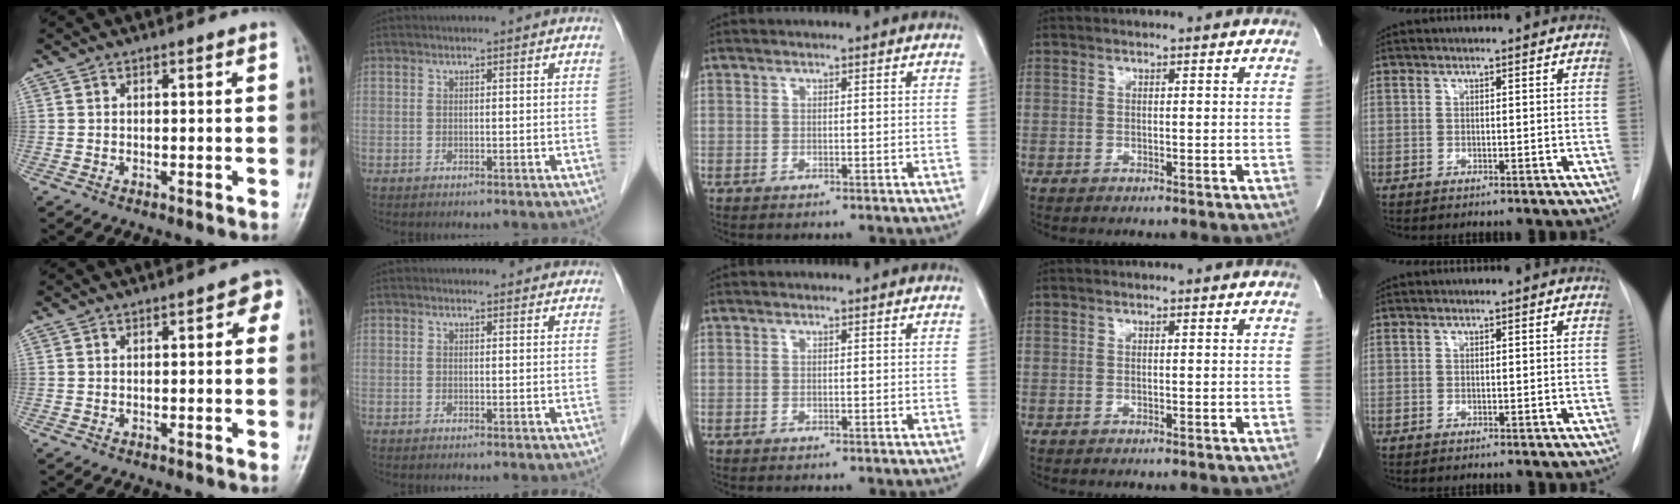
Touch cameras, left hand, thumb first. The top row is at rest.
{"thumb": {"total": 3.3, "force": [0.7, 1.6, 2.8], "torque": [-0.015, 0.005, -0.002]}, "index": {"total": 4.5, "force": [4.2, 1.5, 0.7], "torque": [-0.001, 0.014, 0.040]}}